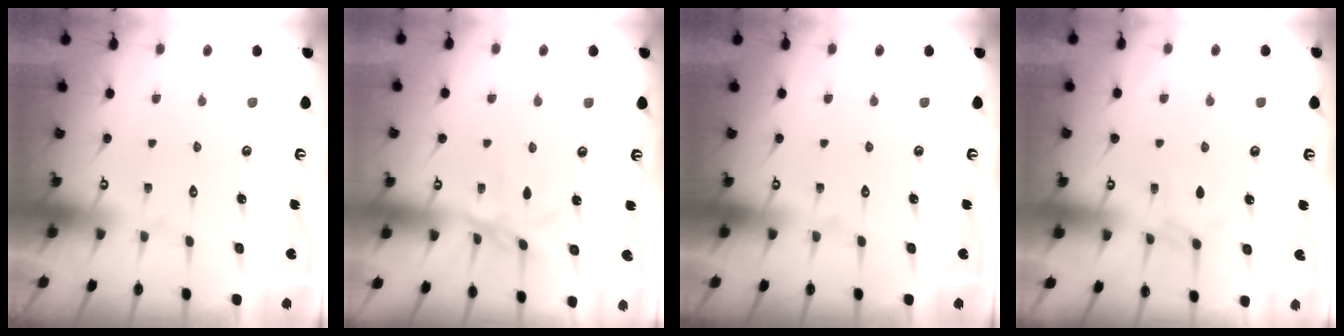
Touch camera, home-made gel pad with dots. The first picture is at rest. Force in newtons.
{"total": 5.1, "press": 5.1, "slide": 0.6}
{"total": 0.0}
{"total": 3.4, "press": 3.4, "slide": 0.5}